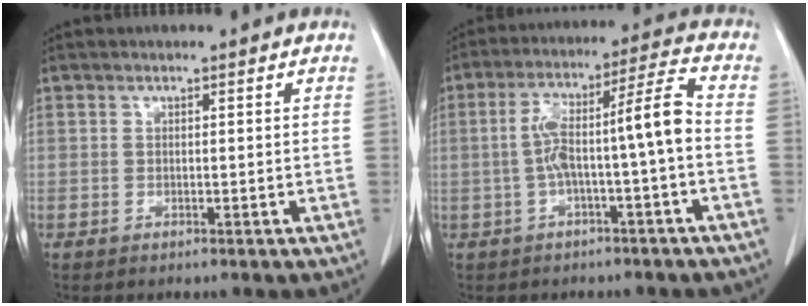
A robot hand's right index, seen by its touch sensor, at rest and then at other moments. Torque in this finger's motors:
{"motor_torque": [1.39, -0.15, 0.55, 0.17]}